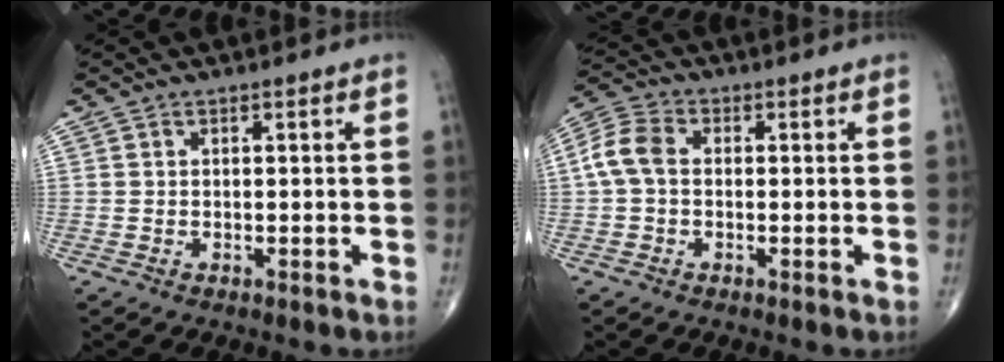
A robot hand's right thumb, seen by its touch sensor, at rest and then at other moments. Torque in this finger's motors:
{"motor_torque": [0.02, 0.23, 0.30, -0.11, 0.11]}